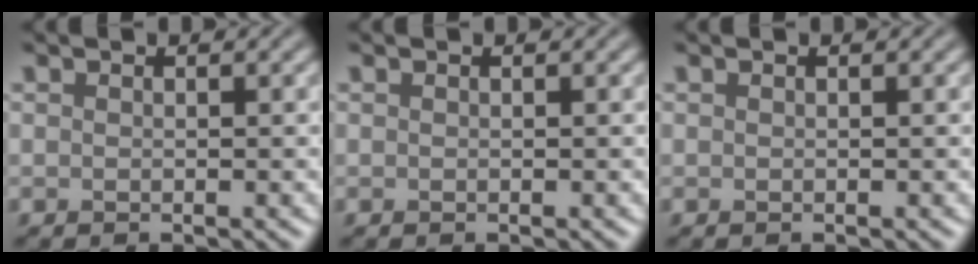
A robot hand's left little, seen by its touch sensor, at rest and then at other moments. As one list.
[{"total": 0.0}, {"total": 0.0}]